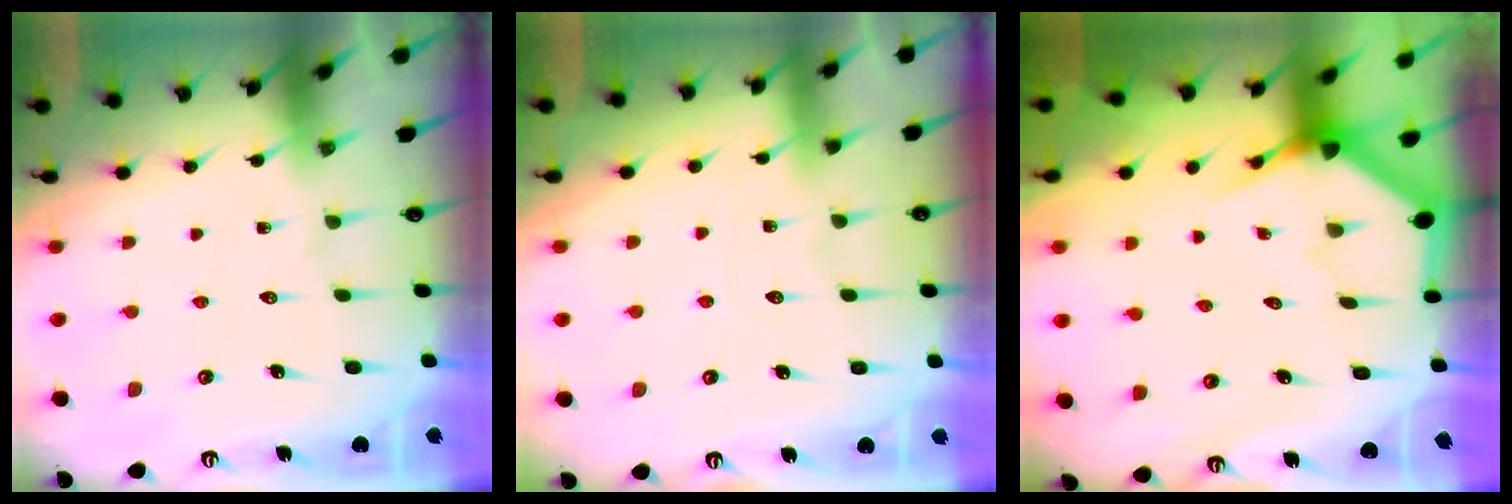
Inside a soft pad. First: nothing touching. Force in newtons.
{"total": 2.5, "press": 2.4, "slide": 0.3}
{"total": 3.5, "press": 3.4, "slide": 0.2}